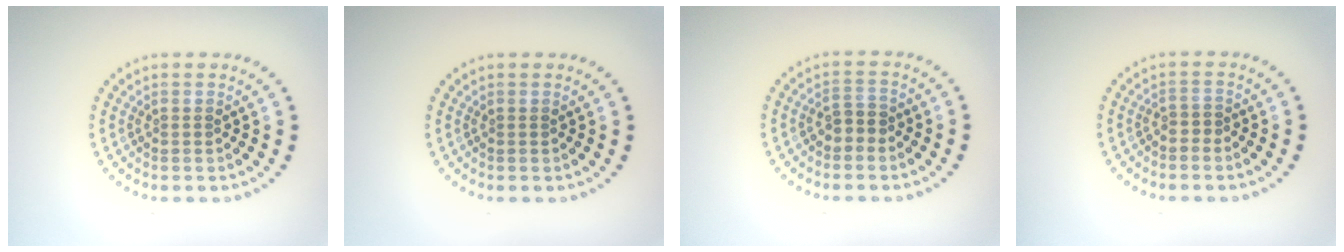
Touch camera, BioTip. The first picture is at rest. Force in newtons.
{"total": 0.0}
{"total": 1.9, "press": 1.8, "slide": 0.7}
{"total": 0.6, "press": 0.4, "slide": 0.5}